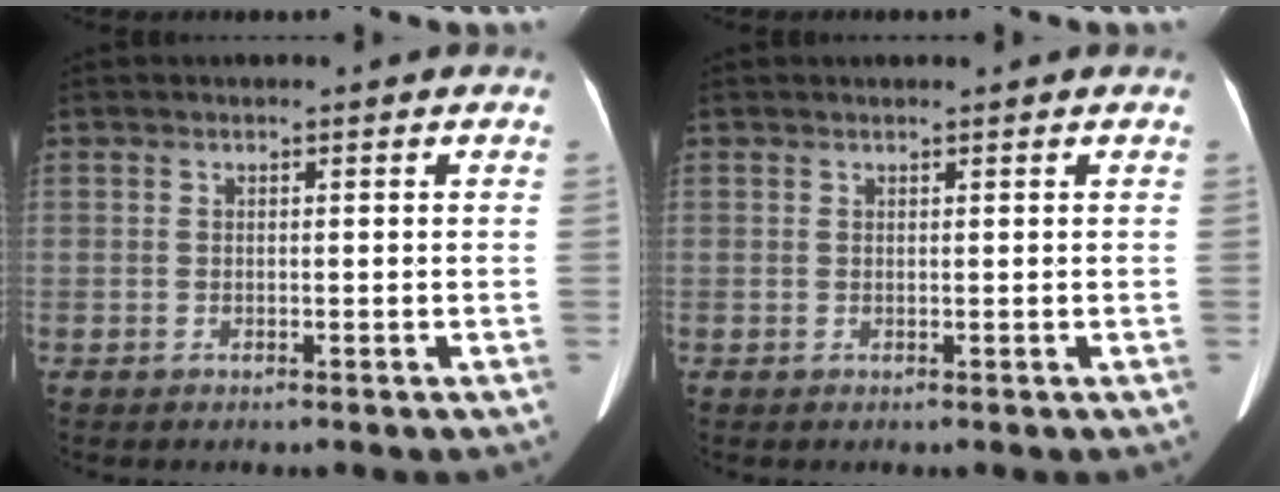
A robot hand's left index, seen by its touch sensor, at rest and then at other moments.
{"total": 0.6, "force": [0.6, 0.1, 0.2], "torque": [-0.006, 0.013, 0.010]}